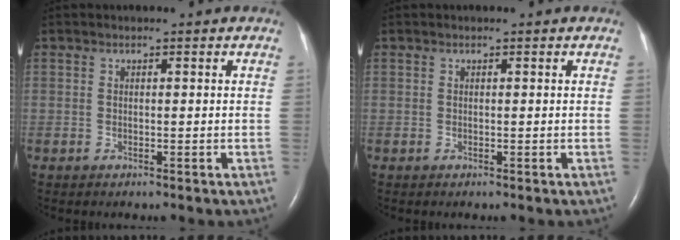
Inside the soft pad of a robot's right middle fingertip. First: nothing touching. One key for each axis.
{"total": 0.0}